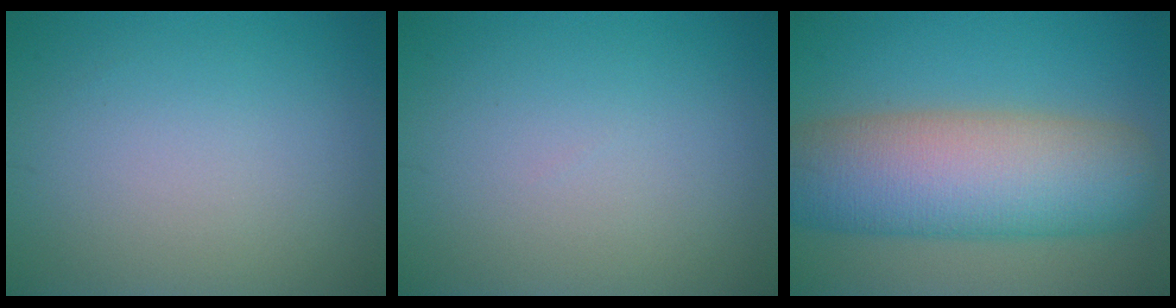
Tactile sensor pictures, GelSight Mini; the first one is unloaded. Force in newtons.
{"total": 0.0}
{"total": 11.7, "press": 11.7, "slide": 0.5}